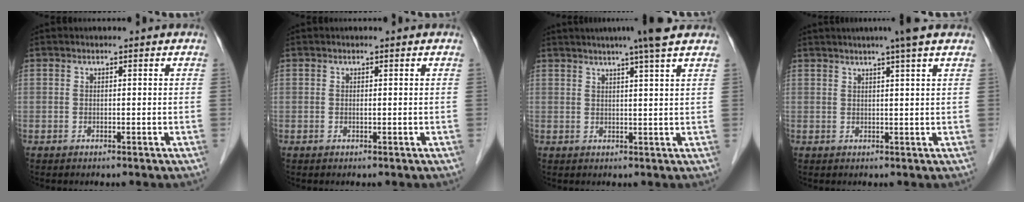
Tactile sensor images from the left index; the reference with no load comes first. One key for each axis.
{"total": 0.0}
{"total": 7.3, "fx": 5.7, "fy": -1.0, "fz": 4.4, "tx": -0.065, "ty": 0.013, "tz": 0.074}
{"total": 5.3, "fx": 4.0, "fy": -0.8, "fz": 3.3, "tx": -0.051, "ty": 0.013, "tz": 0.056}